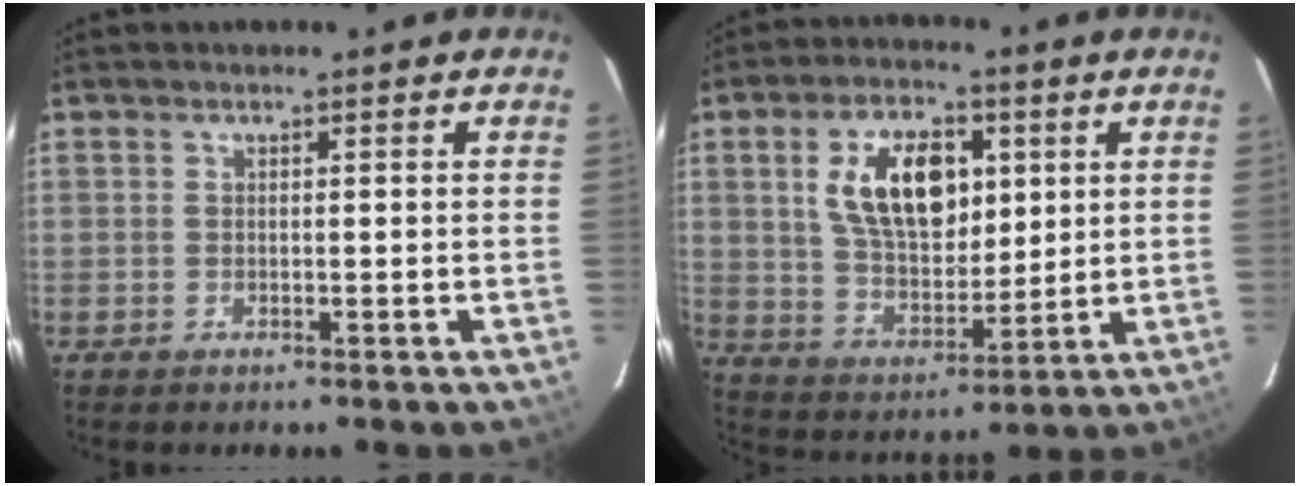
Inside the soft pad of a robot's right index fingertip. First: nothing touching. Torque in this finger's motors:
{"motor_torque": [1.76, 0.38, 0.60, 0.17]}